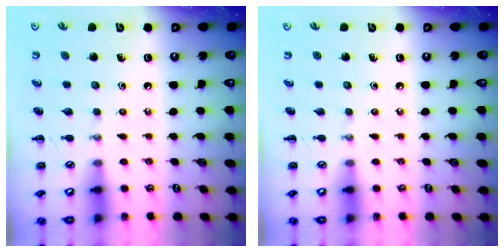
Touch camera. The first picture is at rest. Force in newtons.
{"total": 0.0}